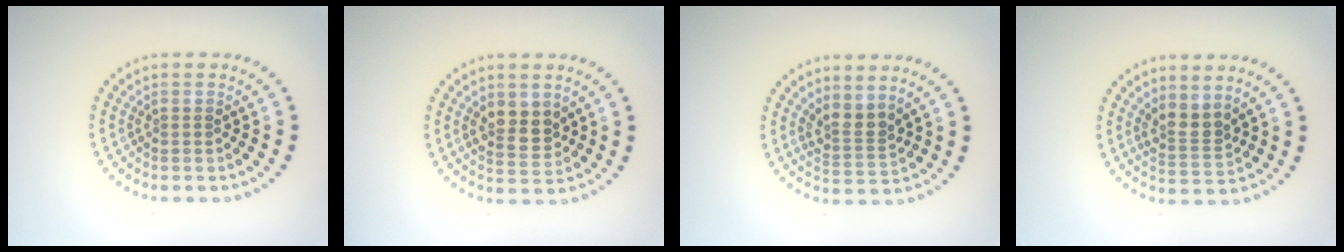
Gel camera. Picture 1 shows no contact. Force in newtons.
{"total": 3.0, "press": 2.9, "slide": 0.8}
{"total": 2.5, "press": 1.8, "slide": 1.8}
{"total": 2.7, "press": 2.2, "slide": 1.4}